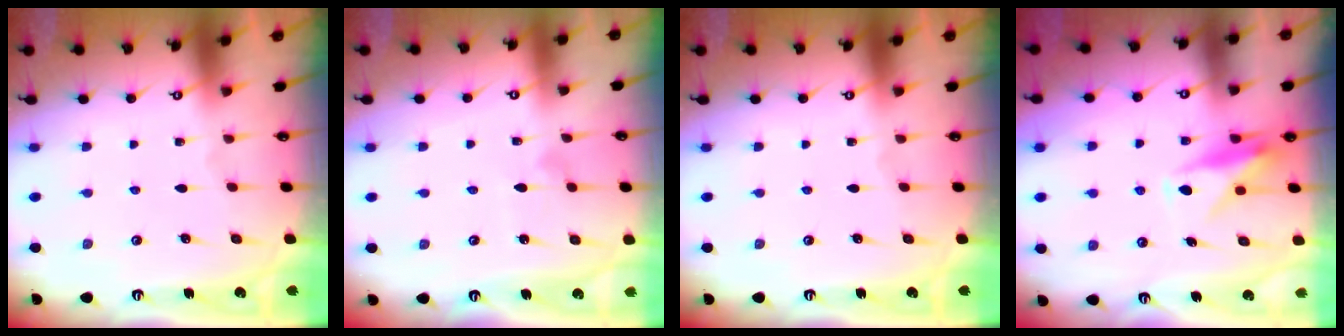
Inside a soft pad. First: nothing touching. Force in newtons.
{"total": 5.2, "press": 5.2, "slide": 0.3}
{"total": 0.0}
{"total": 10.9, "press": 10.9, "slide": 0.6}